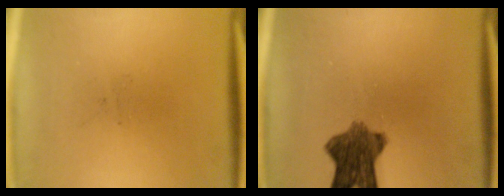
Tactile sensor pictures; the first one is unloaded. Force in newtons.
{"total": 8.0}